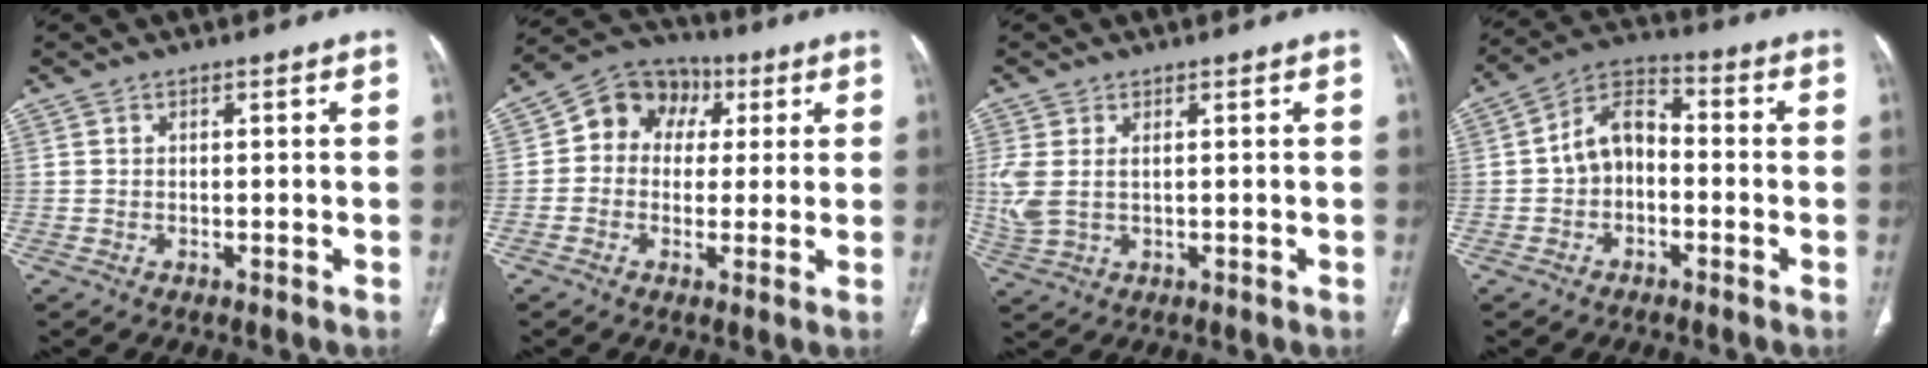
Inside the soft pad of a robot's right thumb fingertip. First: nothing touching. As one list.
[{"total": 10.4, "force": [1.9, 8.9, 5.1], "torque": [-0.048, 0.021, 0.017]}, {"total": 5.6, "force": [0.9, 3.2, 4.6], "torque": [-0.127, 0.006, 0.031]}, {"total": 8.7, "force": [-1.1, 6.3, 5.9], "torque": [-0.083, 0.033, -0.036]}]